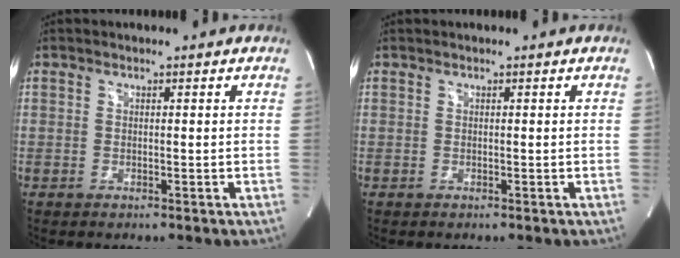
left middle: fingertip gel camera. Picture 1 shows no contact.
{"total": 0.0}